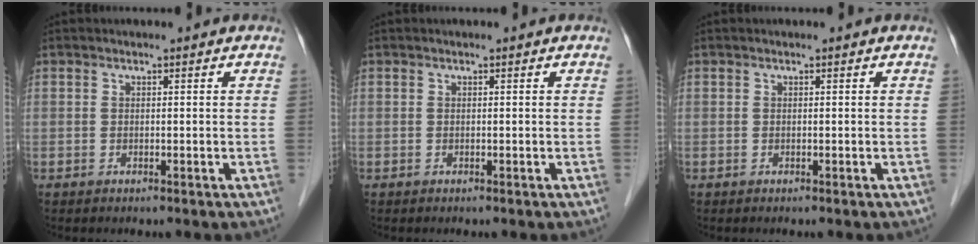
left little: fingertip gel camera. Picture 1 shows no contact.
{"total": 0.0}
{"total": 0.0}